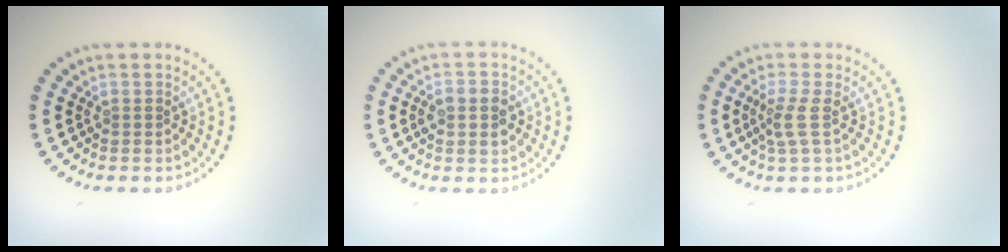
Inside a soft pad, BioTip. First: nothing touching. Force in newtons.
{"total": 2.9, "press": 2.9, "slide": 0.1}
{"total": 2.0, "press": 1.5, "slide": 1.3}